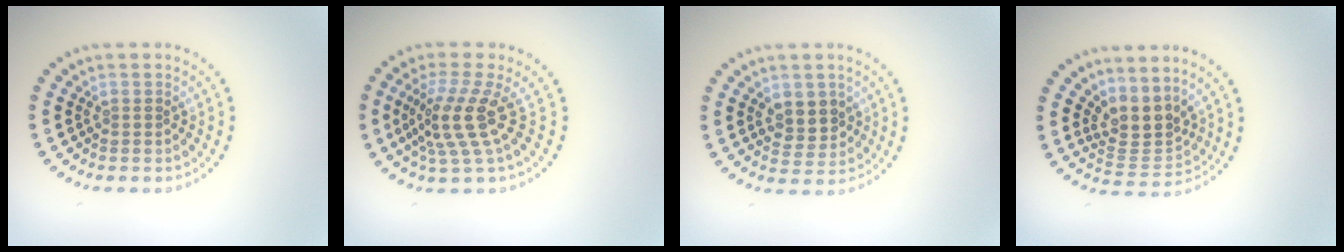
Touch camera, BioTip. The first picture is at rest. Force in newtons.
{"total": 4.2, "press": 3.1, "slide": 2.9}
{"total": 2.8, "press": 2.7, "slide": 0.7}
{"total": 3.4, "press": 2.5, "slide": 2.3}